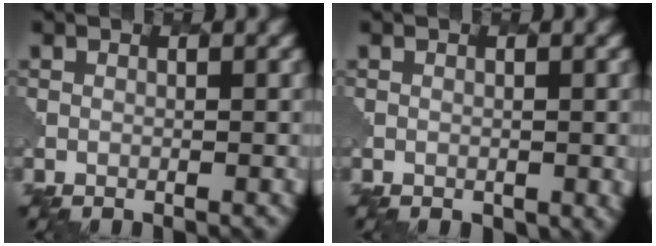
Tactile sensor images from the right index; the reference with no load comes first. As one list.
[{"total": 1.9, "force": [-0.3, 1.3, 1.3], "torque": [-0.011, -0.005, 0.008]}]